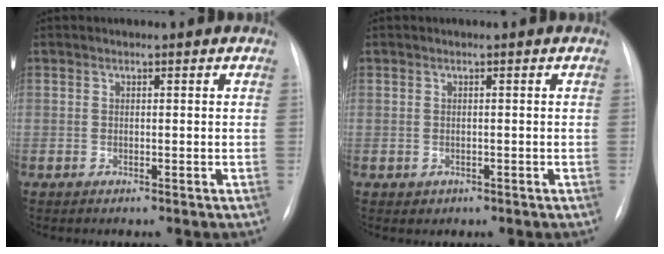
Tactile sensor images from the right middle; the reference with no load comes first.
{"total": 0.8, "force": [-0.2, 0.7, 0.1], "torque": [-0.003, 0.000, 0.001]}